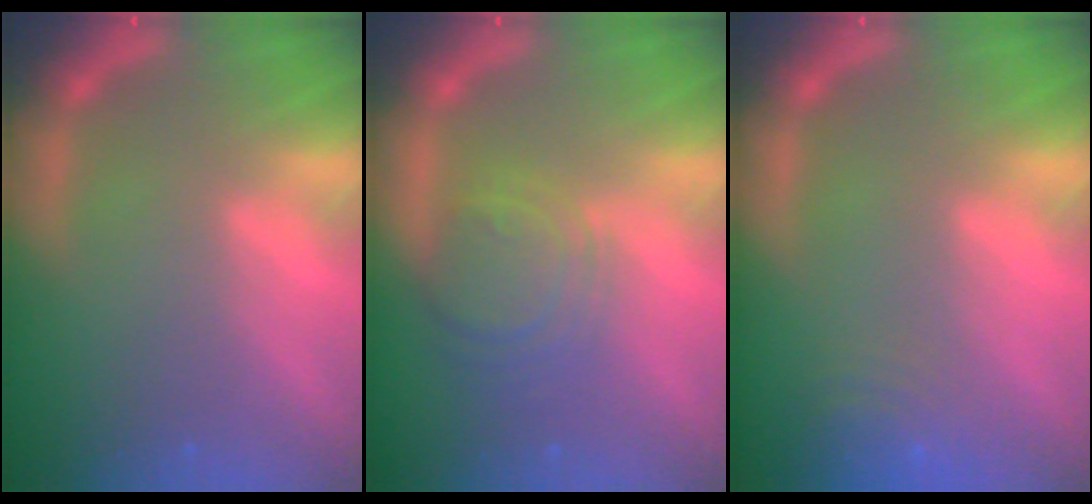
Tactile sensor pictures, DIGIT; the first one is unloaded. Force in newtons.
{"total": 6.0}
{"total": 6.0}